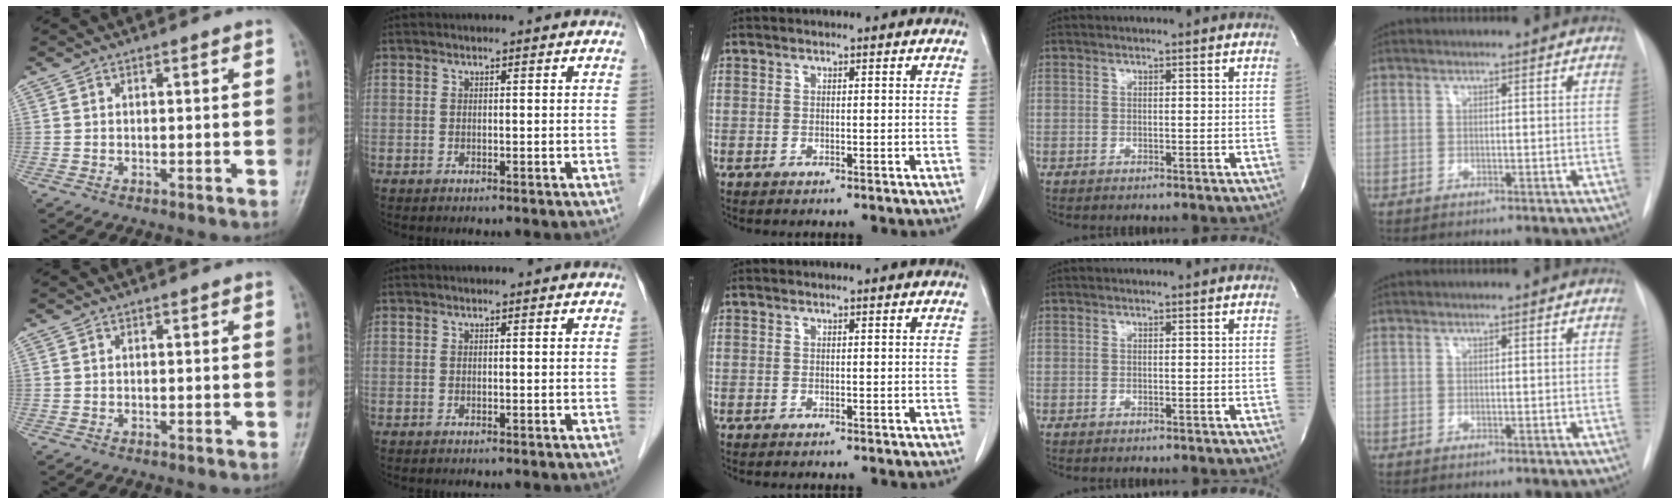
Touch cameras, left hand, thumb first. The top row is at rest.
{}